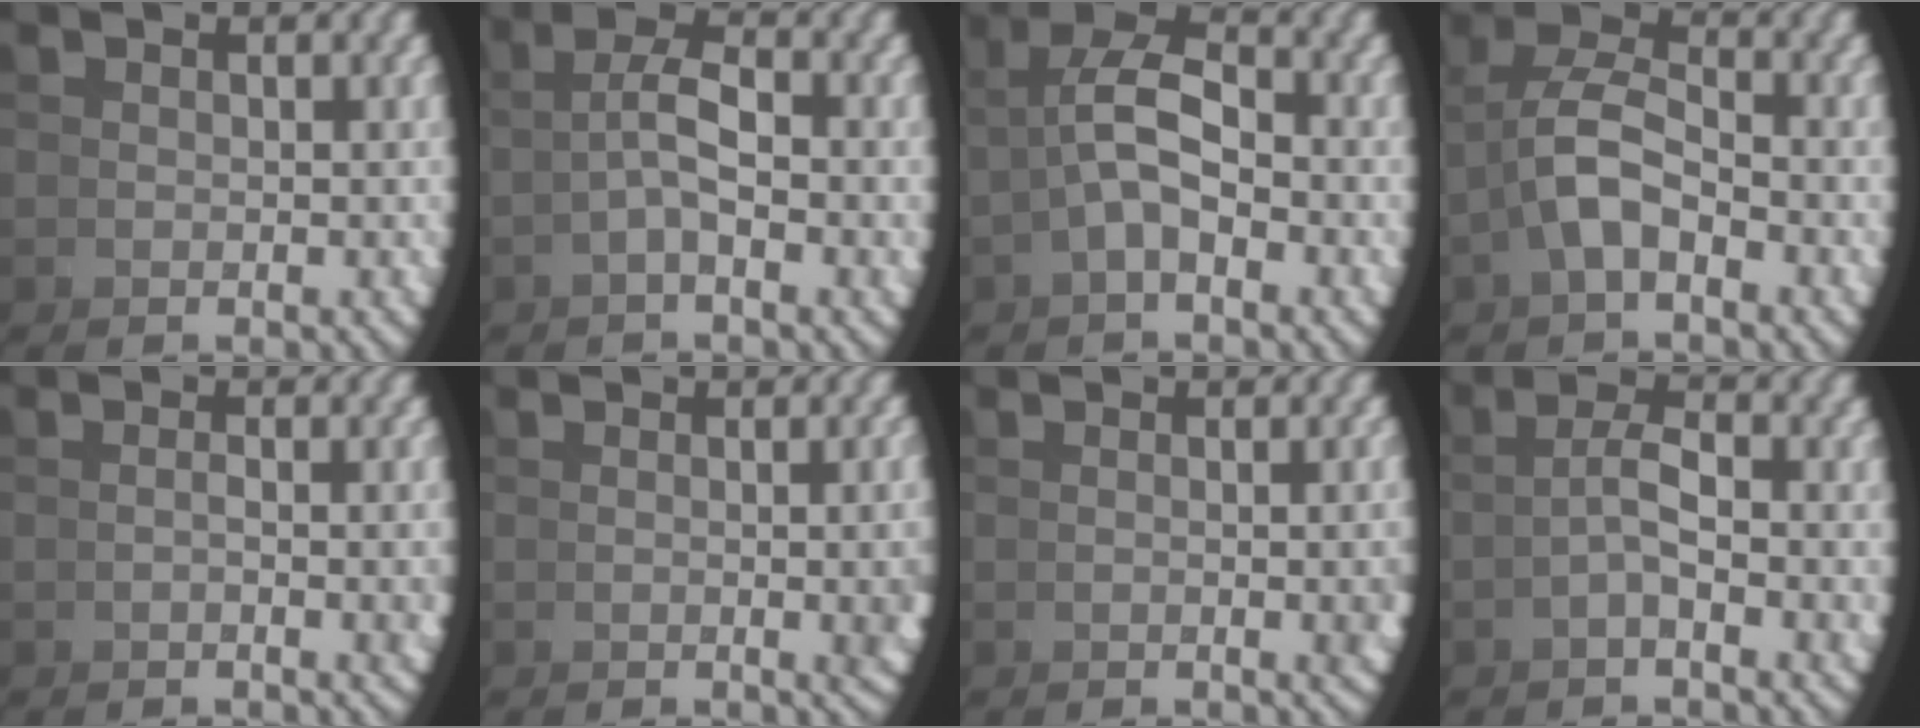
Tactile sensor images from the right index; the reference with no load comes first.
{"total": 3.0, "force": [0.4, 0.5, 2.9], "torque": [-0.052, 0.003, 0.005]}
{"total": 5.4, "force": [1.2, 2.7, 4.4], "torque": [-0.077, 0.000, 0.015]}
{"total": 4.5, "force": [0.3, 2.9, 3.4], "torque": [-0.077, -0.002, 0.002]}
{"total": 2.0, "force": [-0.5, 0.0, 2.0], "torque": [-0.018, 0.008, -0.012]}
{"total": 3.7, "force": [-0.1, 1.2, 3.5], "torque": [-0.032, 0.012, -0.010]}
{"total": 2.9, "force": [-0.2, 0.9, 2.8], "torque": [-0.024, 0.010, -0.010]}
{"total": 2.6, "force": [-0.2, 0.0, 2.6], "torque": [-0.047, 0.000, -0.005]}